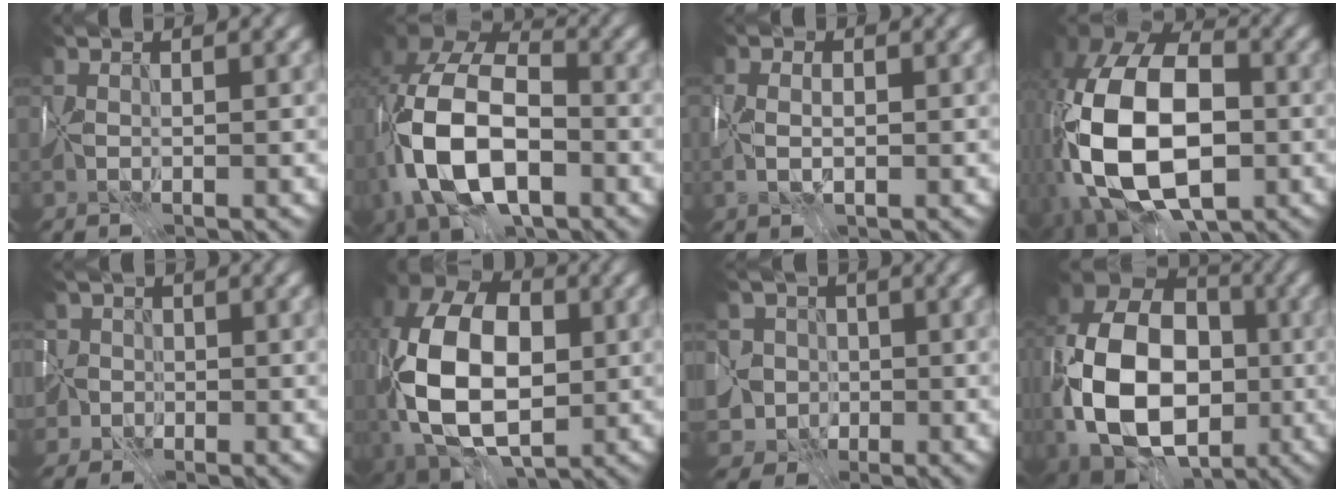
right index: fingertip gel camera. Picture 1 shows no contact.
{"total": 14.0, "force": [-2.7, 8.8, 10.5], "torque": [-0.228, -0.015, -0.055]}
{"total": 3.3, "force": [0.0, 2.2, 2.4], "torque": [-0.035, 0.014, -0.003]}
{"total": 18.0, "force": [-2.9, 11.7, 13.4], "torque": [-0.246, -0.014, -0.048]}
{"total": 7.9, "force": [-1.0, 7.1, 3.3], "torque": [-0.061, 0.017, -0.072]}
{"total": 15.7, "force": [-0.7, 9.9, 12.1], "torque": [-0.235, 0.003, -0.017]}
{"total": 8.3, "force": [-1.8, 7.6, 2.9], "torque": [-0.051, 0.011, -0.068]}
{"total": 16.7, "force": [-2.6, 11.7, 11.7], "torque": [-0.223, -0.008, -0.053]}